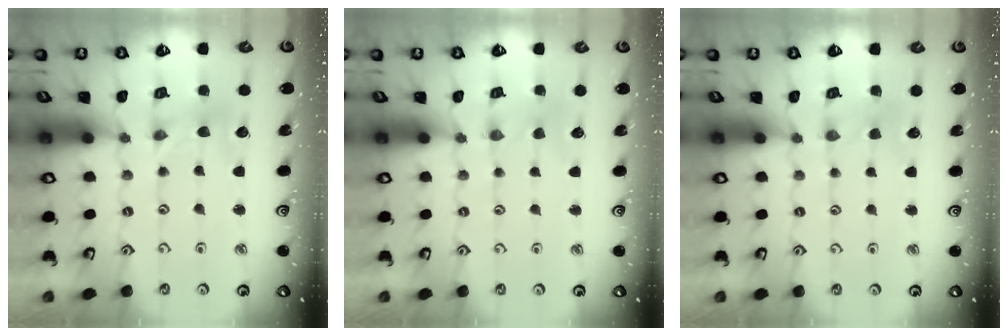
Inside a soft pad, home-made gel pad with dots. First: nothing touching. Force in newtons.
{"total": 0.5, "press": 0.5, "slide": 0.2}
{"total": 1.5, "press": 1.5, "slide": 0.3}